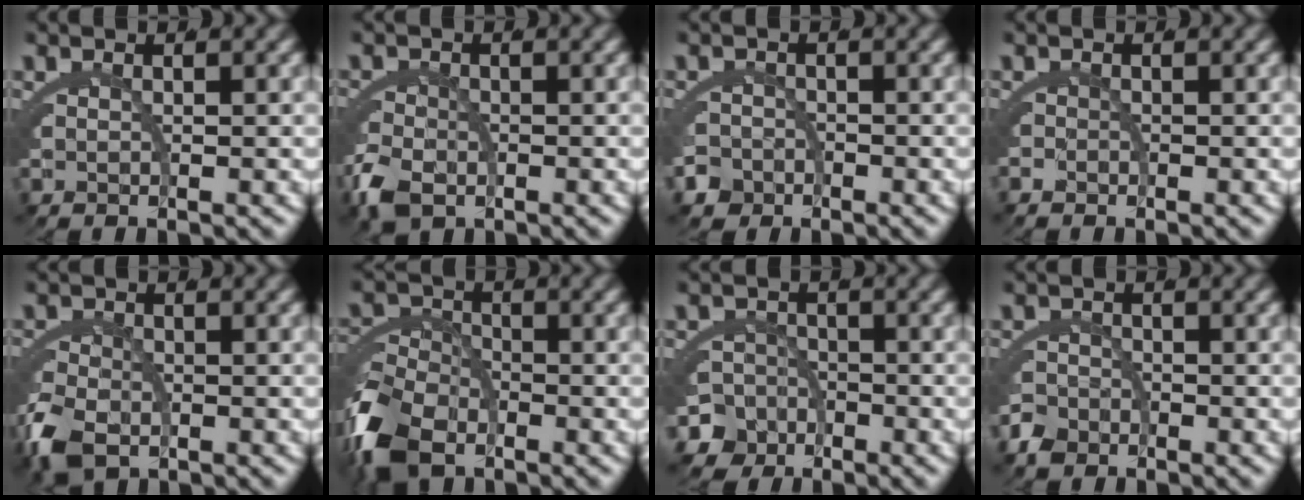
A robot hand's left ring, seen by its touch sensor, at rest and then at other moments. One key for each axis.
{"total": 3.0, "fx": -1.8, "fy": 1.7, "fz": 1.8, "tx": -0.044, "ty": -0.019, "tz": -0.020}
{"total": 2.3, "fx": -2.0, "fy": 1.0, "fz": -0.2, "tx": 0.012, "ty": -0.018, "tz": -0.031}
{"total": 0.7, "fx": -0.7, "fy": -0.2, "fz": 0.0, "tx": 0.004, "ty": -0.005, "tz": -0.012}
{"total": 3.7, "fx": -1.9, "fy": 2.2, "fz": 2.3, "tx": -0.058, "ty": -0.021, "tz": -0.020}
{"total": 6.1, "fx": -3.3, "fy": 3.8, "fz": 3.3, "tx": -0.065, "ty": -0.024, "tz": -0.044}
{"total": 6.5, "fx": -3.7, "fy": 5.1, "fz": 1.5, "tx": -0.026, "ty": -0.030, "tz": -0.061}
{"total": 1.8, "fx": -1.7, "fy": 0.3, "fz": 0.0, "tx": 0.006, "ty": -0.012, "tz": -0.027}